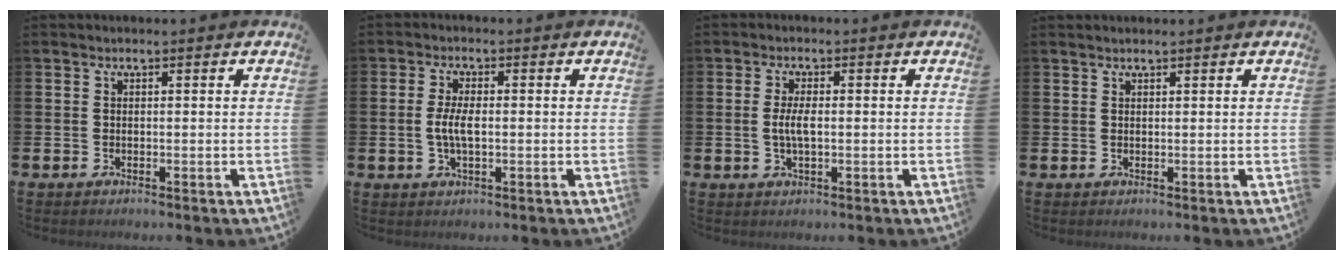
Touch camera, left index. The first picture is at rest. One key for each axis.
{"total": 3.8, "fx": -0.2, "fy": 1.5, "fz": 3.5, "tx": -0.070, "ty": 0.001, "tz": -0.007}
{"total": 3.2, "fx": 0.0, "fy": 1.2, "fz": 2.9, "tx": -0.063, "ty": 0.000, "tz": -0.005}
{"total": 0.8, "fx": 0.8, "fy": 0.0, "fz": 0.2, "tx": -0.003, "ty": 0.001, "tz": 0.014}